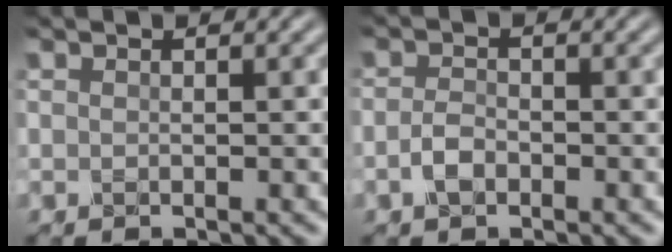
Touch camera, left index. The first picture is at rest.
{"total": 1.9, "force": [-1.2, 1.0, 1.0], "torque": [-0.023, -0.002, -0.031]}